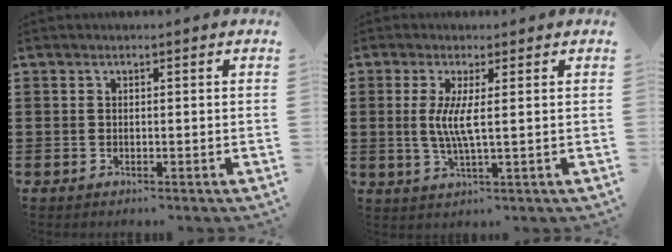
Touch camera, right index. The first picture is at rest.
{"total": 4.5, "force": [0.4, 0.2, 4.5], "torque": [-0.092, -0.010, 0.004]}